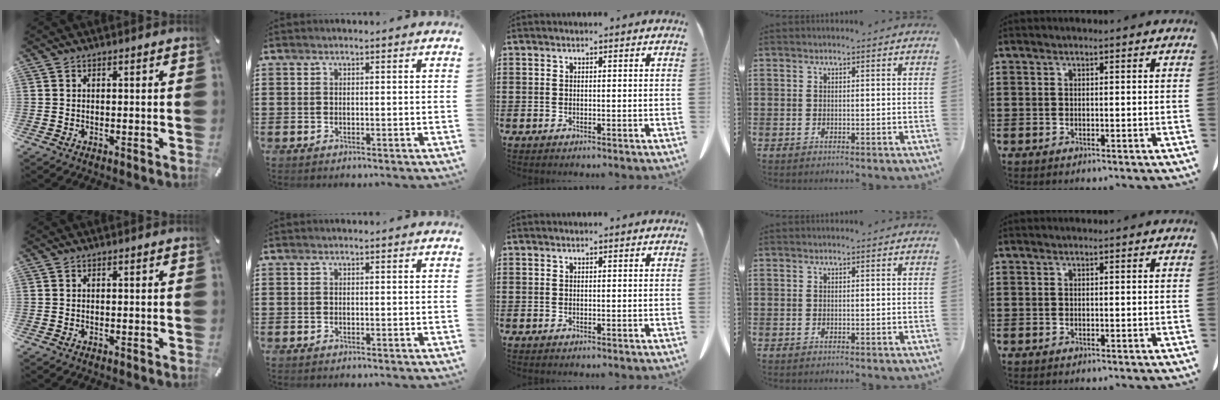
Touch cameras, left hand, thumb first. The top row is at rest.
{}